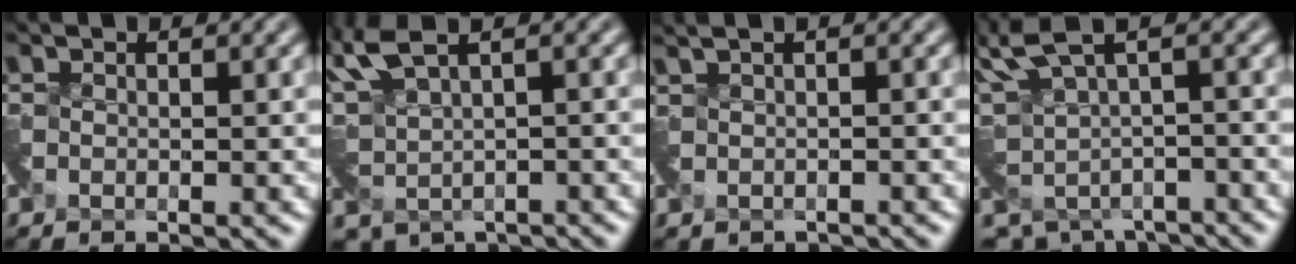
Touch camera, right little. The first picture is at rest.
{"total": 5.1, "force": [1.9, 2.9, 3.7], "torque": [-0.103, -0.020, 0.045]}
{"total": 2.2, "force": [-0.3, 1.2, 1.8], "torque": [-0.038, -0.014, -0.003]}
{"total": 5.2, "force": [0.3, 3.0, 4.2], "torque": [-0.099, -0.032, 0.025]}